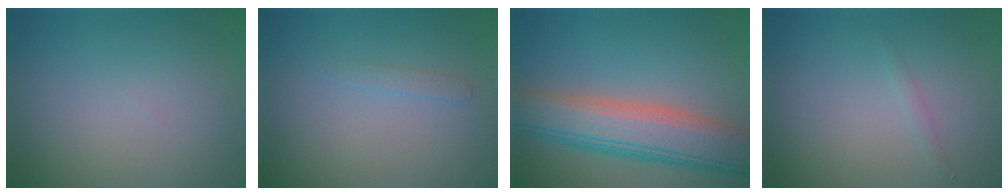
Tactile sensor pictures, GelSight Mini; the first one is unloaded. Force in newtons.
{"total": 0.8, "press": 0.8, "slide": 0.0}
{"total": 7.9, "press": 7.9, "slide": 0.3}
{"total": 0.6, "press": 0.6, "slide": 0.0}